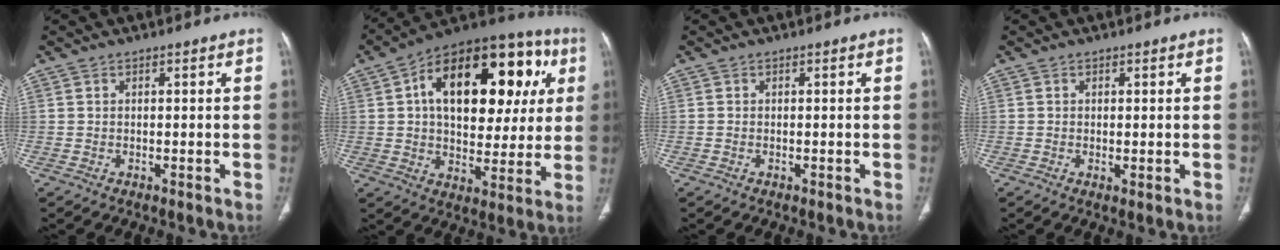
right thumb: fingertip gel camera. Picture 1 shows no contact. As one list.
[{"total": 27.6, "force": [7.1, 15.4, 21.8], "torque": [-0.290, 0.034, 0.104]}, {"total": 0.0}, {"total": 1.1, "force": [-0.1, 0.3, 1.0], "torque": [-0.025, -0.007, 0.000]}]